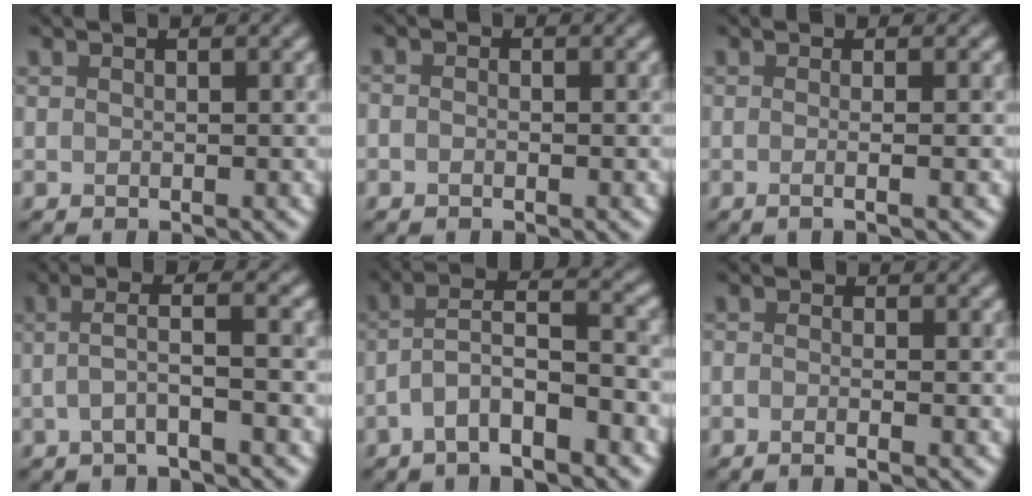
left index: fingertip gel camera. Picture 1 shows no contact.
{"total": 0.6, "force": [-0.6, -0.2, -0.2], "torque": [-0.004, 0.008, 0.000]}
{"total": 3.3, "force": [0.3, 1.5, 3.0], "torque": [-0.014, 0.014, -0.024]}
{"total": 2.4, "force": [-0.6, 0.1, 2.4], "torque": [-0.048, 0.018, -0.007]}
{"total": 5.6, "force": [-3.1, 1.3, 4.4], "torque": [-0.086, 0.026, -0.050]}
{"total": 1.6, "force": [-1.1, 0.3, 1.1], "torque": [-0.005, 0.005, -0.016]}